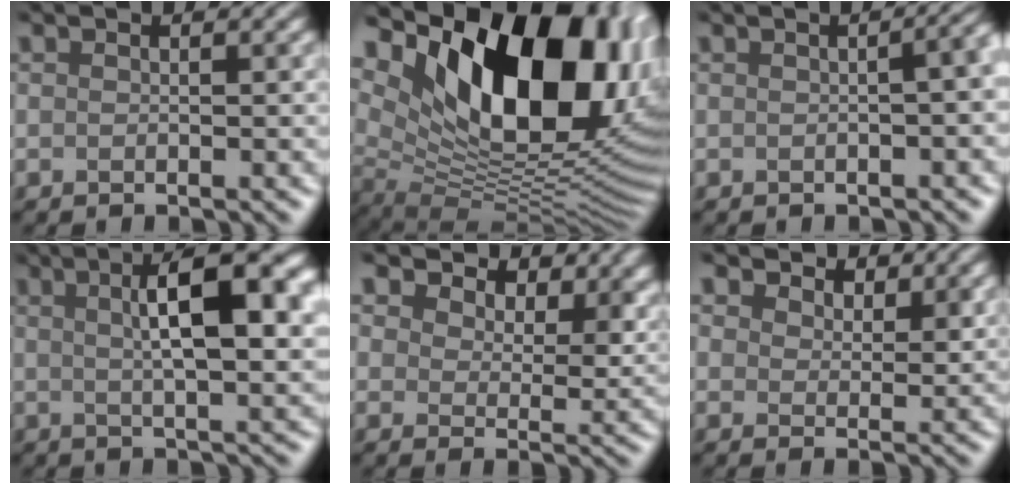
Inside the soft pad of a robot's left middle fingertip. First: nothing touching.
{"total": 16.4, "force": [6.5, 8.4, 12.5], "torque": [-0.201, 0.003, 0.122]}
{"total": 5.8, "force": [-0.1, 3.2, 4.8], "torque": [-0.013, 0.022, -0.012]}
{"total": 7.9, "force": [2.1, 1.6, 7.5], "torque": [-0.102, 0.023, 0.038]}
{"total": 7.9, "force": [6.2, 3.9, 3.1], "torque": [-0.074, 0.009, 0.092]}
{"total": 2.3, "force": [2.1, 0.9, -0.4], "torque": [-0.013, 0.001, 0.035]}